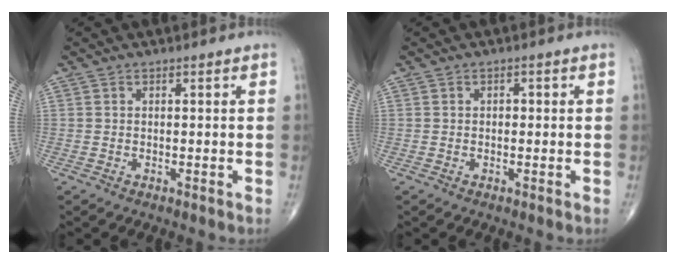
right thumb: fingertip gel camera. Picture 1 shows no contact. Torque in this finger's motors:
{"motor_torque": [-0.29, -0.40, 0.00, -0.10, 0.05]}